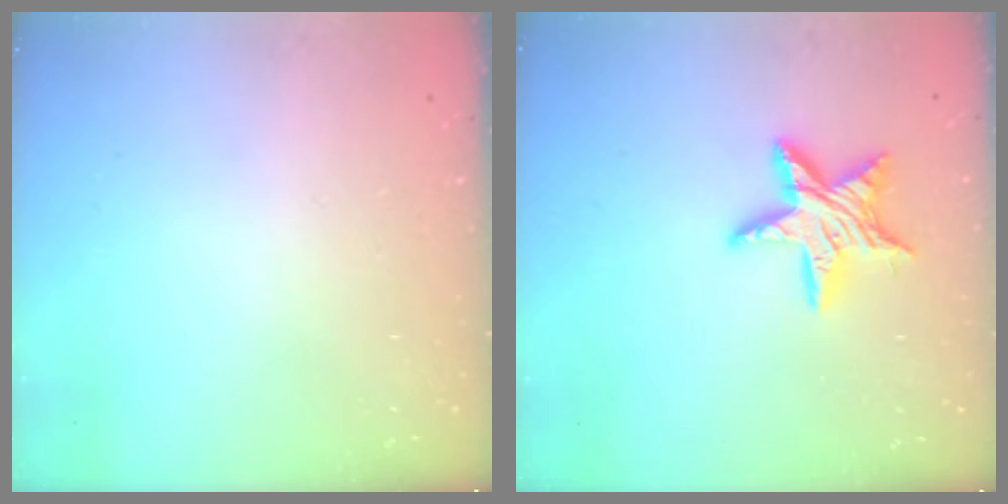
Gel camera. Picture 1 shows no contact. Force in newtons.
{"total": 11.7, "press": 11.7, "slide": 0.6}